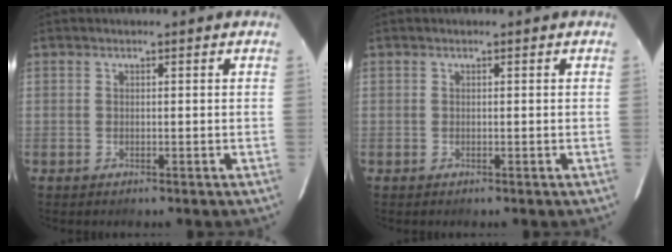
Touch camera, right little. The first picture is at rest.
{"total": 0.0}